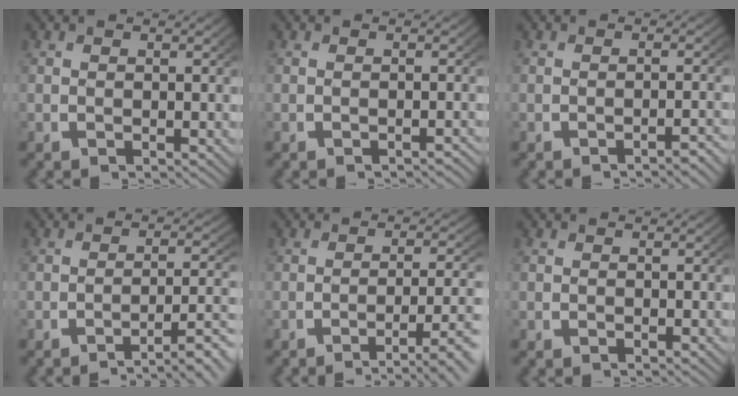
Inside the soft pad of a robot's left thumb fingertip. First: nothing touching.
{"total": 1.2, "force": [-1.2, 0.0, 0.3], "torque": [-0.009, 0.002, -0.016]}
{"total": 1.8, "force": [-1.6, 0.0, 0.9], "torque": [-0.016, 0.004, -0.023]}
{"total": 5.5, "force": [-4.1, 1.3, 3.4], "torque": [-0.044, -0.006, -0.058]}
{"total": 5.9, "force": [-4.0, 1.6, 4.1], "torque": [-0.065, -0.006, -0.055]}
{"total": 0.0}